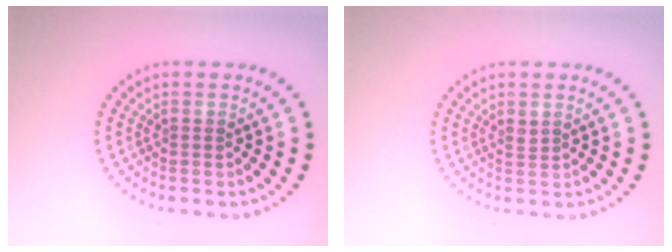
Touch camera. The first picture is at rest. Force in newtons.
{"total": 0.6, "press": 0.5, "slide": 0.3}